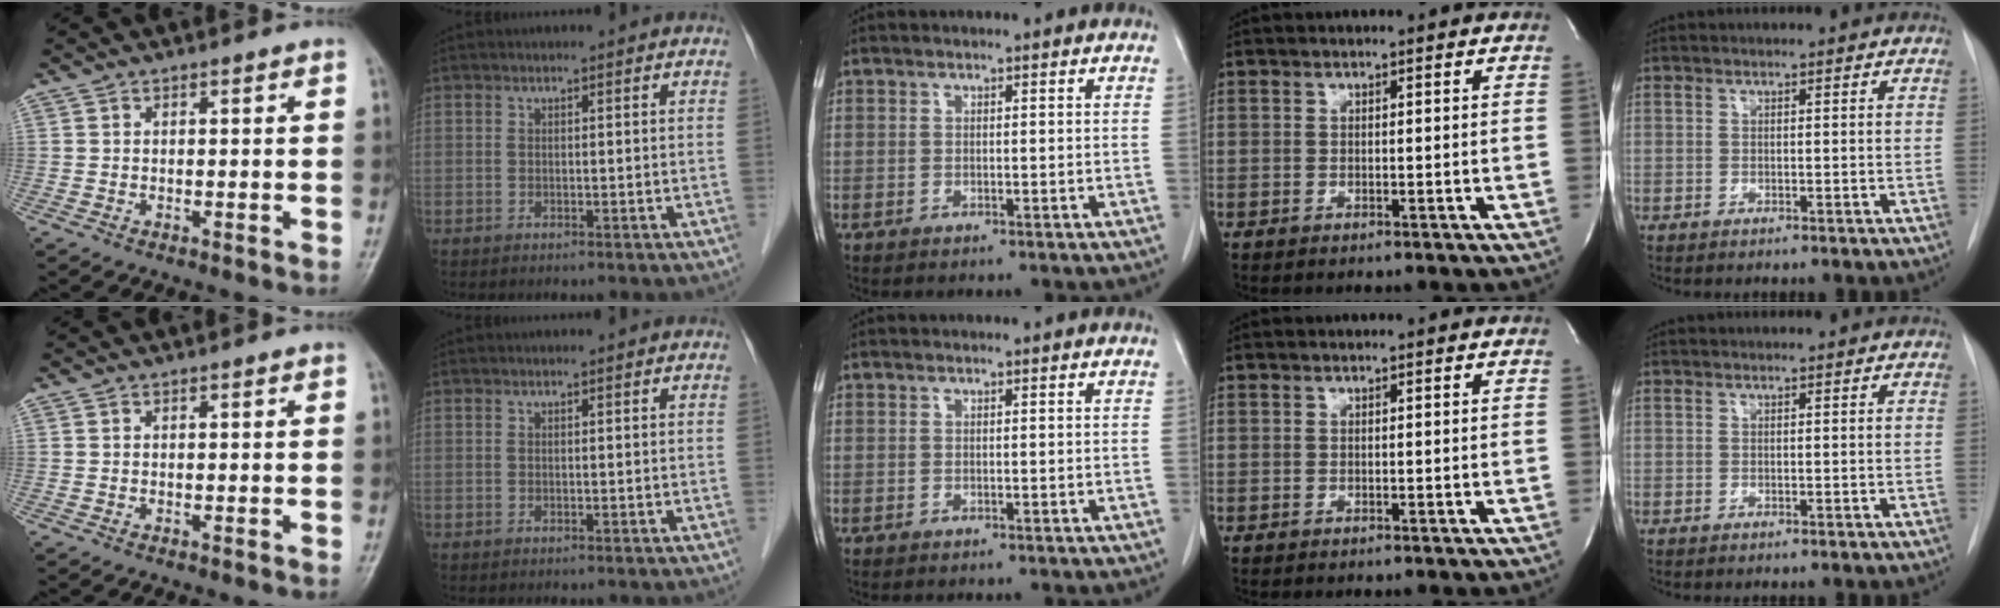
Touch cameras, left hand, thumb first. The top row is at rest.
{}